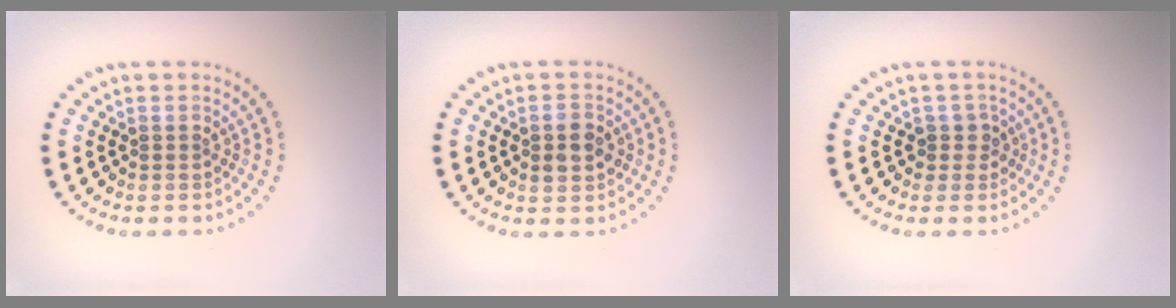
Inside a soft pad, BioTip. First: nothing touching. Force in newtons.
{"total": 2.6, "press": 2.6, "slide": 0.1}
{"total": 1.4, "press": 1.2, "slide": 0.8}